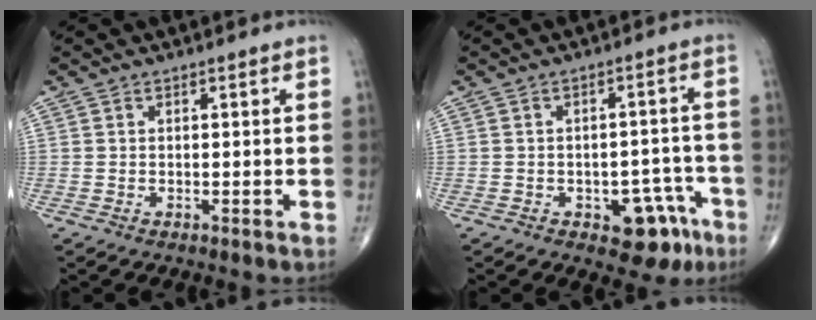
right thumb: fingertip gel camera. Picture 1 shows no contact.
{"total": 8.4, "force": [-4.3, 4.7, 5.5], "torque": [-0.032, 0.036, -0.048]}